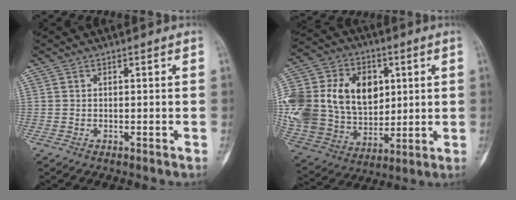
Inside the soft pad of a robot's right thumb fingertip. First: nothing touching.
{"total": 31.9, "force": [5.6, 24.0, 20.3], "torque": [-0.442, 0.045, 0.120]}